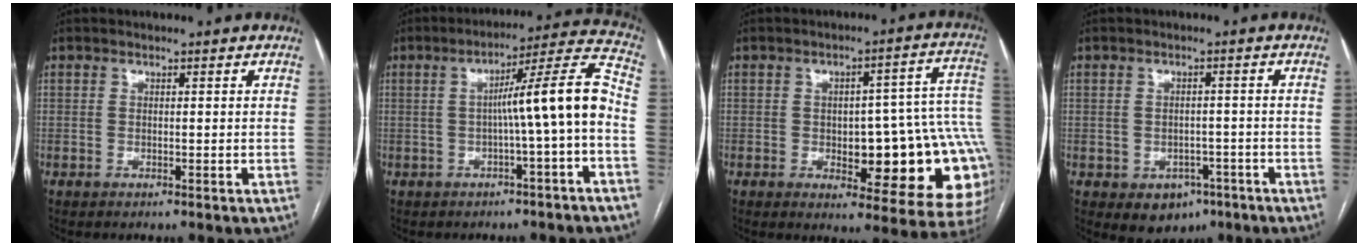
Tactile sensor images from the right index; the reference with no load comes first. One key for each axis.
{"total": 10.7, "fx": -1.7, "fy": -0.9, "fz": 10.5, "tx": -0.151, "ty": 0.029, "tz": -0.026}
{"total": 20.3, "fx": -2.8, "fy": 6.4, "fz": 19.0, "tx": -0.144, "ty": 0.037, "tz": -0.011}
{"total": 5.4, "fx": -2.7, "fy": 4.1, "fz": 2.3, "tx": -0.023, "ty": 0.006, "tz": -0.027}